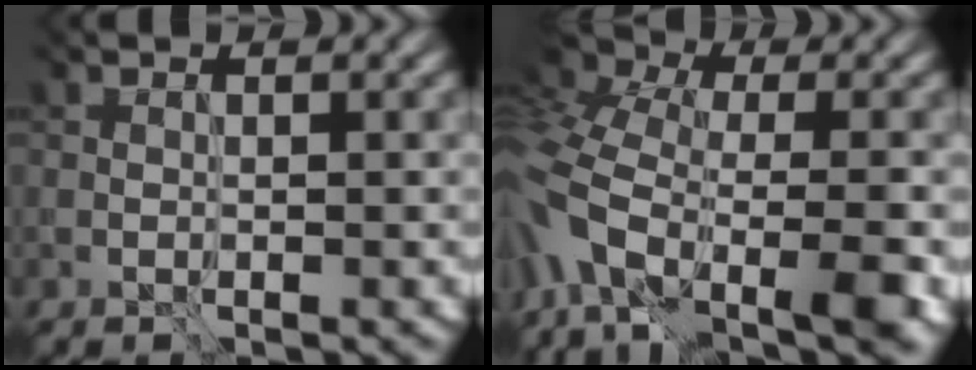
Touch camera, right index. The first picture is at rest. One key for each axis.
{"total": 10.5, "fx": -3.6, "fy": 6.1, "fz": 7.7, "tx": -0.182, "ty": -0.020, "tz": -0.059}